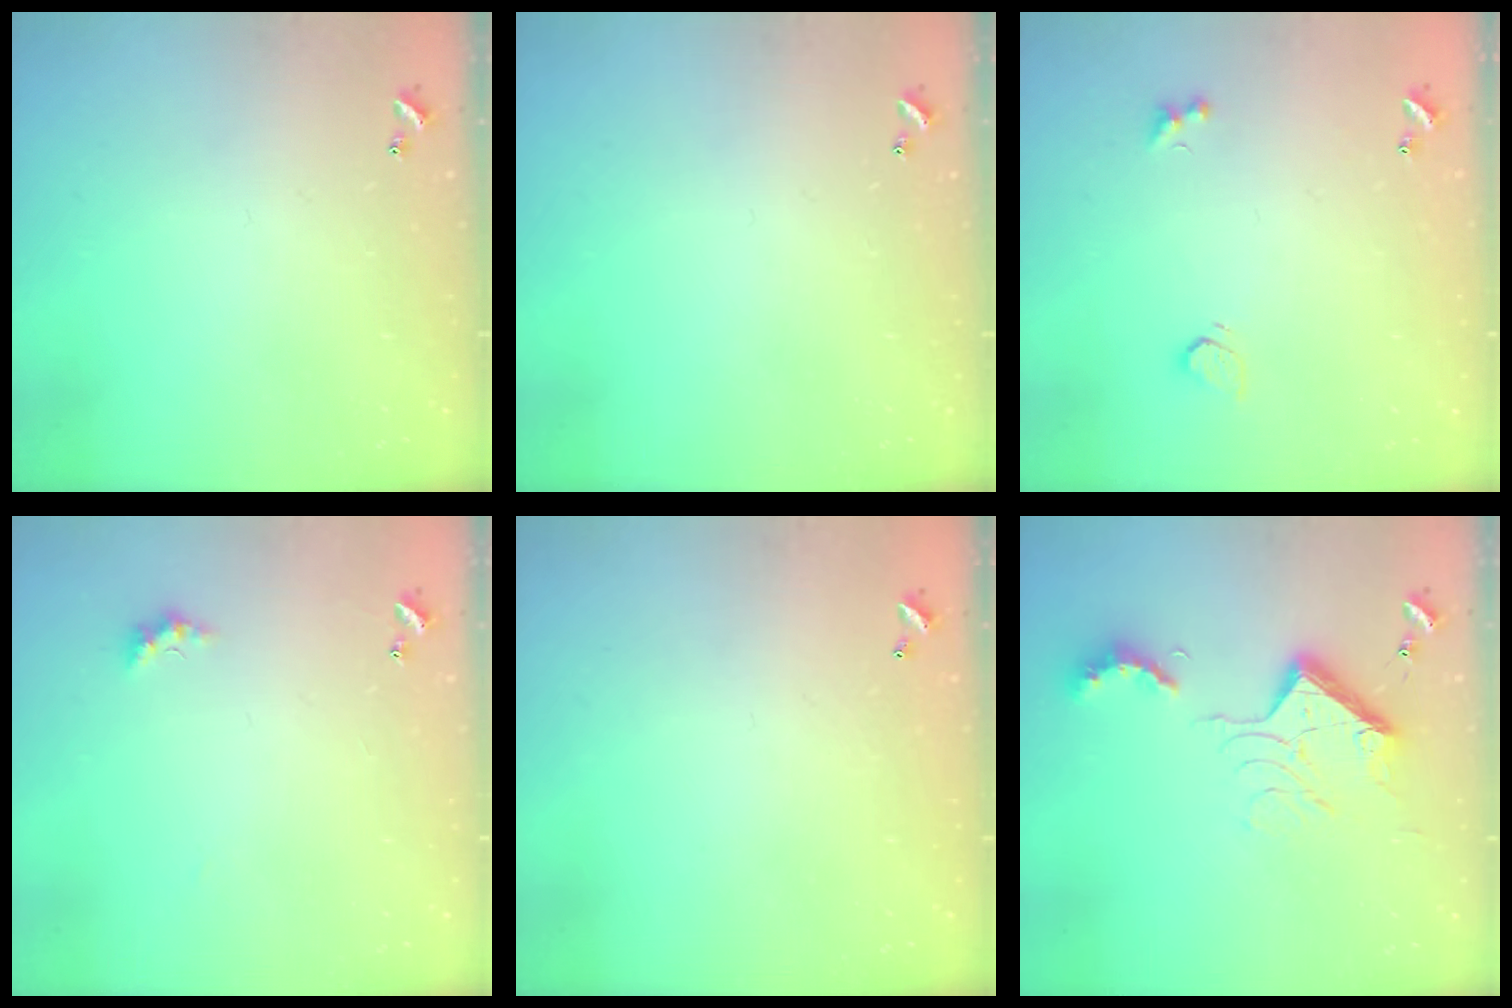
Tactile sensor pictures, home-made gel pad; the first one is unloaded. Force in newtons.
{"total": 0.0}
{"total": 2.0, "press": 1.7, "slide": 1.0}
{"total": 1.5, "press": 1.3, "slide": 0.7}
{"total": 2.8, "press": 2.8, "slide": 0.1}
{"total": 14.8, "press": 14.8, "slide": 1.3}